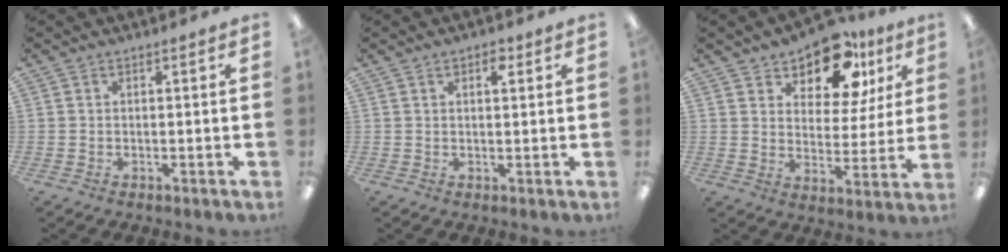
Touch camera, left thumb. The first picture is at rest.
{"total": 2.4, "force": [1.5, 1.0, 1.7], "torque": [-0.012, -0.007, 0.020]}
{"total": 13.2, "force": [9.9, 6.4, 5.8], "torque": [-0.092, -0.060, 0.178]}